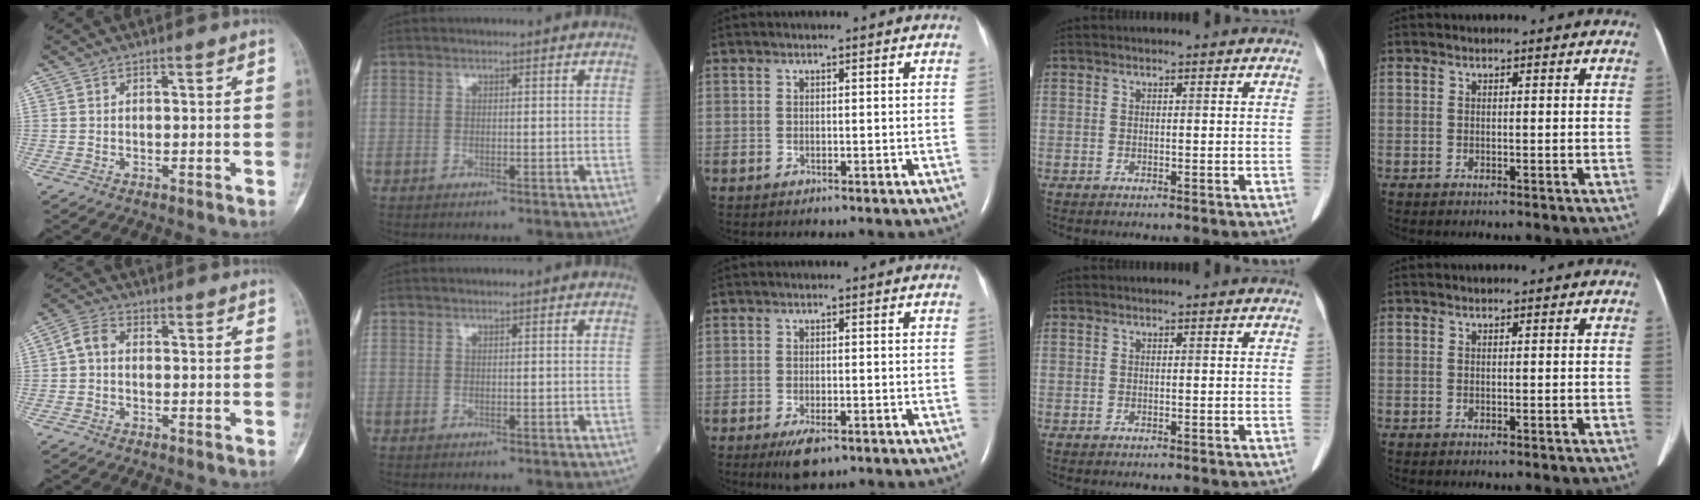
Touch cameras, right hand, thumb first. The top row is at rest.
{"thumb": {"total": 3.6, "force": [-0.2, 2.4, 2.7], "torque": [-0.049, 0.011, -0.015]}, "middle": {"total": 3.6, "force": [-2.1, 1.2, 2.7], "torque": [-0.054, -0.005, -0.030]}}